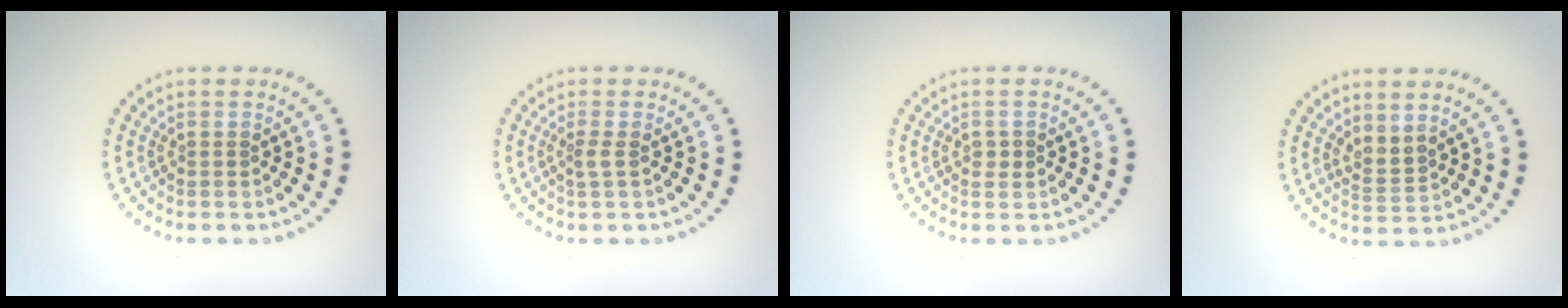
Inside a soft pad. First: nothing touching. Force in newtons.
{"total": 1.0, "press": 0.8, "slide": 0.6}
{"total": 0.9, "press": 0.9, "slide": 0.0}
{"total": 1.8, "press": 1.4, "slide": 1.2}